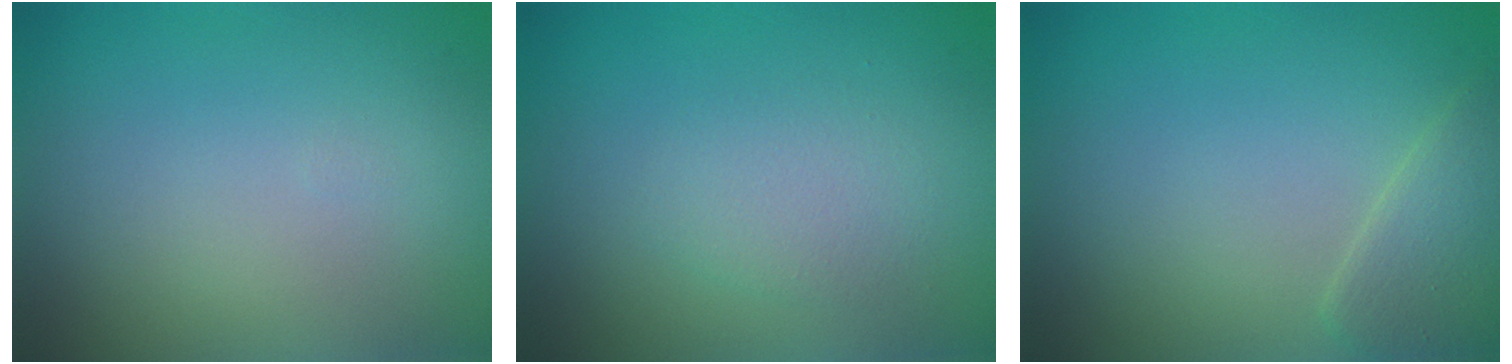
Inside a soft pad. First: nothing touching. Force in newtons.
{"total": 2.0, "press": 2.0, "slide": 0.1}
{"total": 2.7, "press": 2.6, "slide": 0.2}